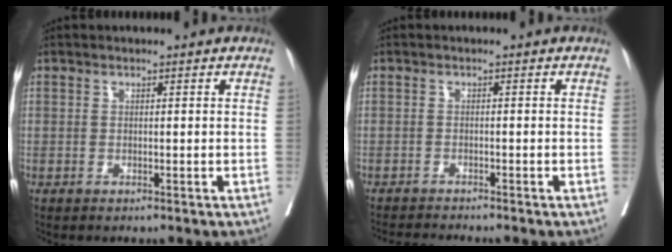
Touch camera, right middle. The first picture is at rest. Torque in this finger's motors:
{"motor_torque": [-0.02, -0.02, 0.00, 0.00]}